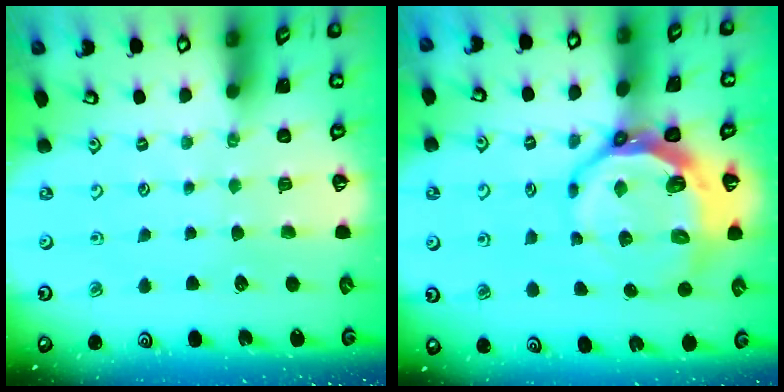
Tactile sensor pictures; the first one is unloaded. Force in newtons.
{"total": 11.0, "press": 10.1, "slide": 4.3}